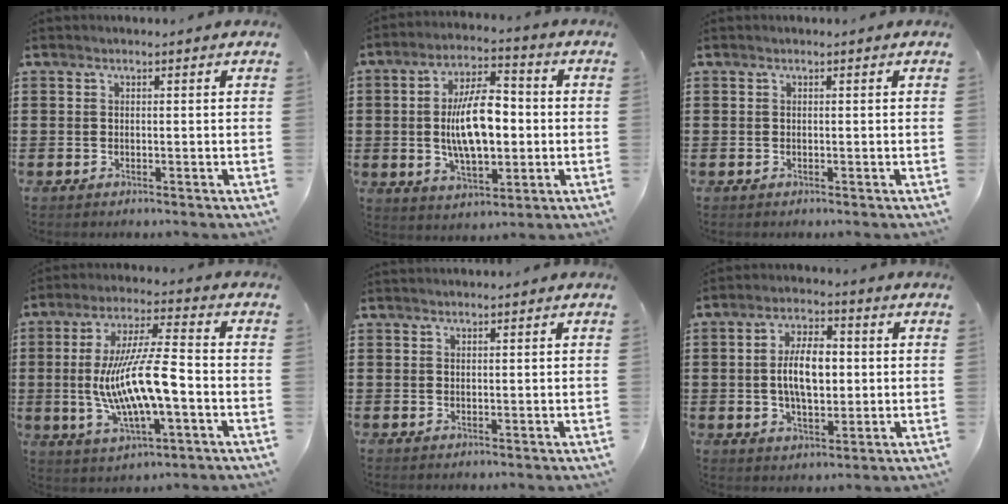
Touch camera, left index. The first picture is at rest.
{"total": 11.7, "force": [-0.2, 5.4, 10.3], "torque": [-0.198, 0.010, -0.008]}
{"total": 0.0}
{"total": 12.1, "force": [-2.1, 2.8, 11.5], "torque": [-0.241, -0.007, -0.044]}
{"total": 0.6, "force": [0.6, 0.0, 0.2], "torque": [-0.005, -0.001, 0.012]}
{"total": 8.1, "force": [0.3, 4.0, 7.1], "torque": [-0.132, 0.004, -0.005]}